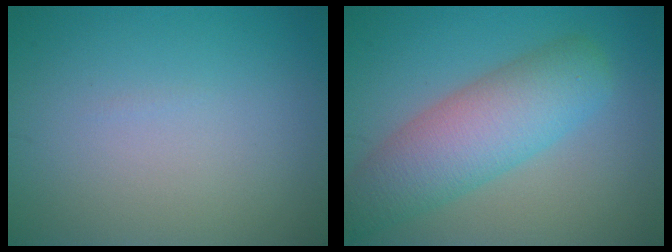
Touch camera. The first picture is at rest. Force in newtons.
{"total": 6.9, "press": 6.9, "slide": 0.2}